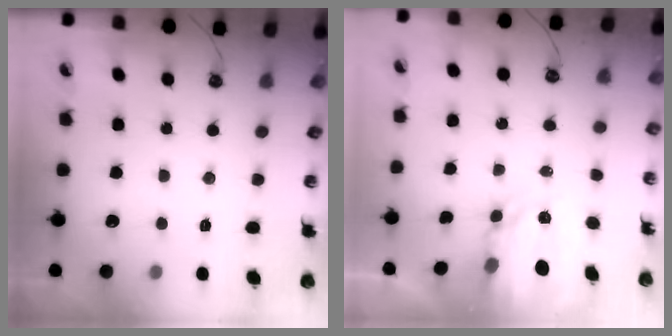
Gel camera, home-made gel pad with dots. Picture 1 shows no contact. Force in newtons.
{"total": 6.3, "press": 6.3, "slide": 0.6}